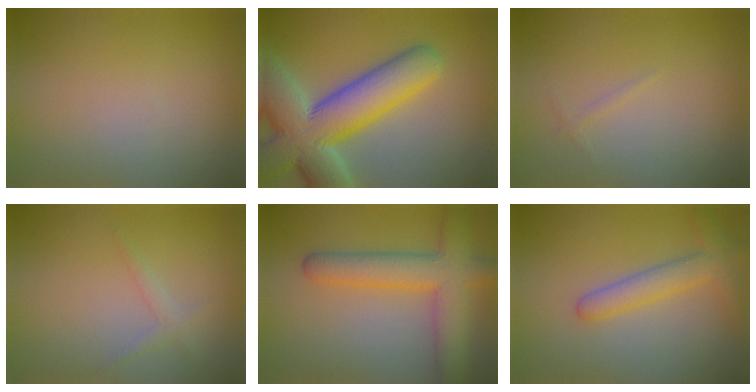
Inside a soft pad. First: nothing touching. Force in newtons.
{"total": 12.3, "press": 12.2, "slide": 1.0}
{"total": 0.5, "press": 0.5, "slide": 0.0}
{"total": 1.1, "press": 1.1, "slide": 0.1}
{"total": 6.6, "press": 6.6, "slide": 0.4}
{"total": 3.5, "press": 3.5, "slide": 0.2}